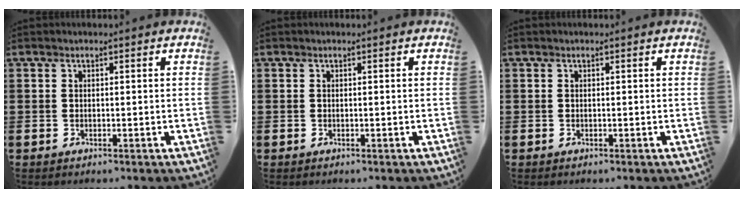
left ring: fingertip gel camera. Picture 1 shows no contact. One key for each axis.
{"total": 0.0}
{"total": 0.0}